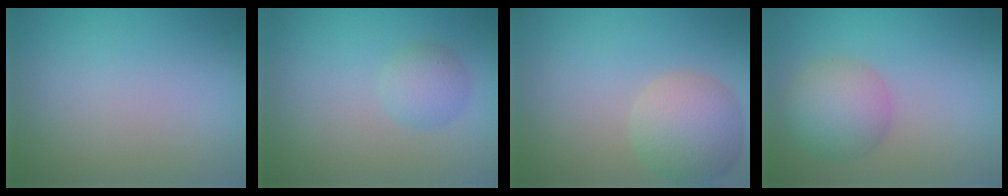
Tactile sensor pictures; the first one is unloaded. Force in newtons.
{"total": 2.2, "press": 2.2, "slide": 0.1}
{"total": 5.4, "press": 5.4, "slide": 0.5}
{"total": 4.4, "press": 4.4, "slide": 0.2}